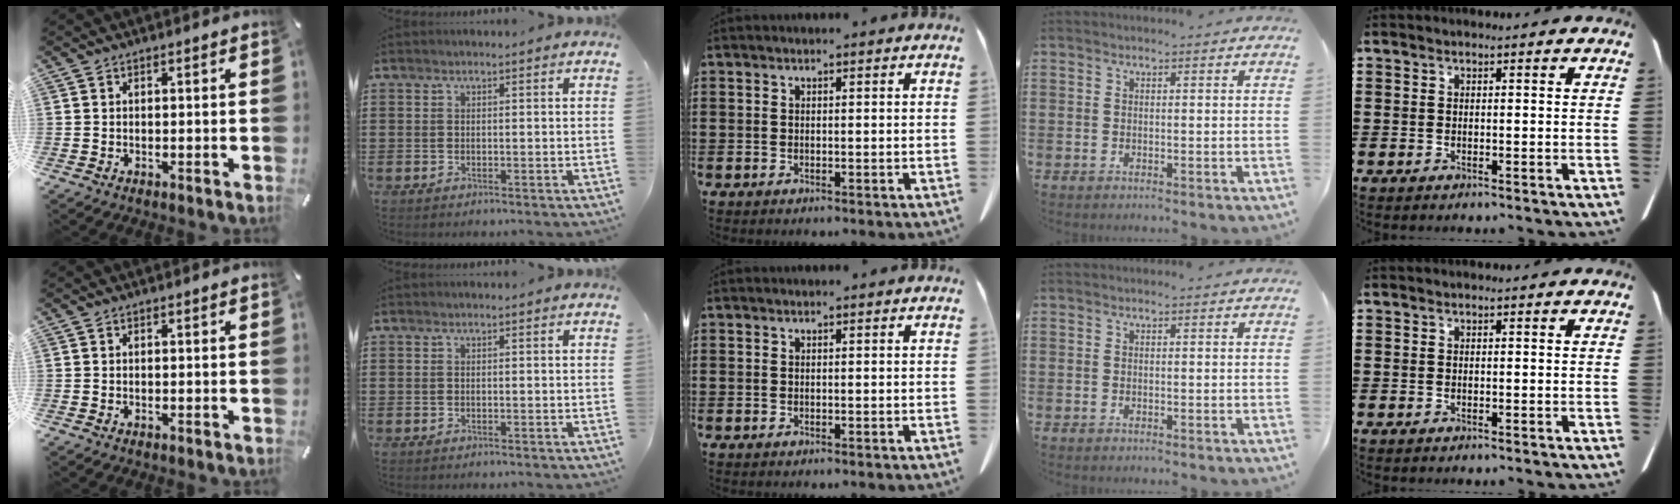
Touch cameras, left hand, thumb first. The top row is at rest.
{}